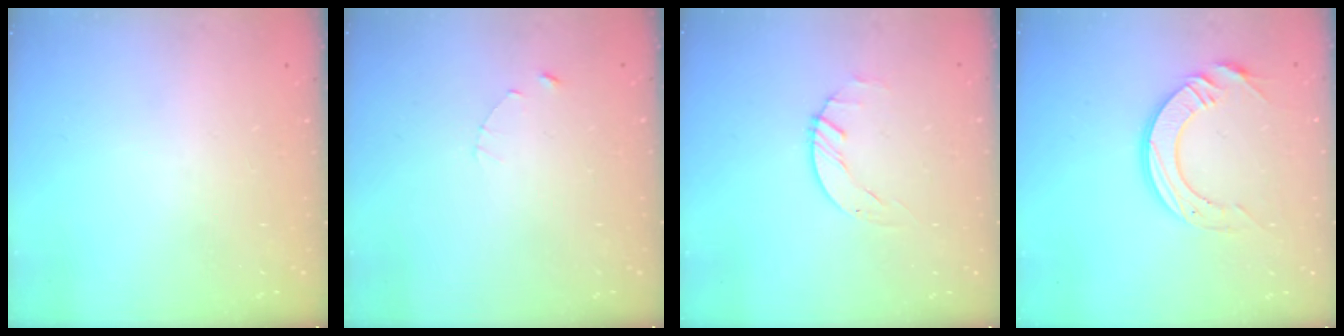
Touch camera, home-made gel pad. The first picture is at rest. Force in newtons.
{"total": 1.0, "press": 1.0, "slide": 0.2}
{"total": 0.6, "press": 0.6, "slide": 0.1}
{"total": 12.8, "press": 12.7, "slide": 1.2}